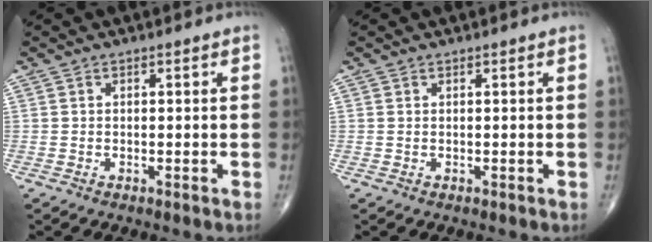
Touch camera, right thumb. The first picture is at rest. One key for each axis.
{"total": 0.0}